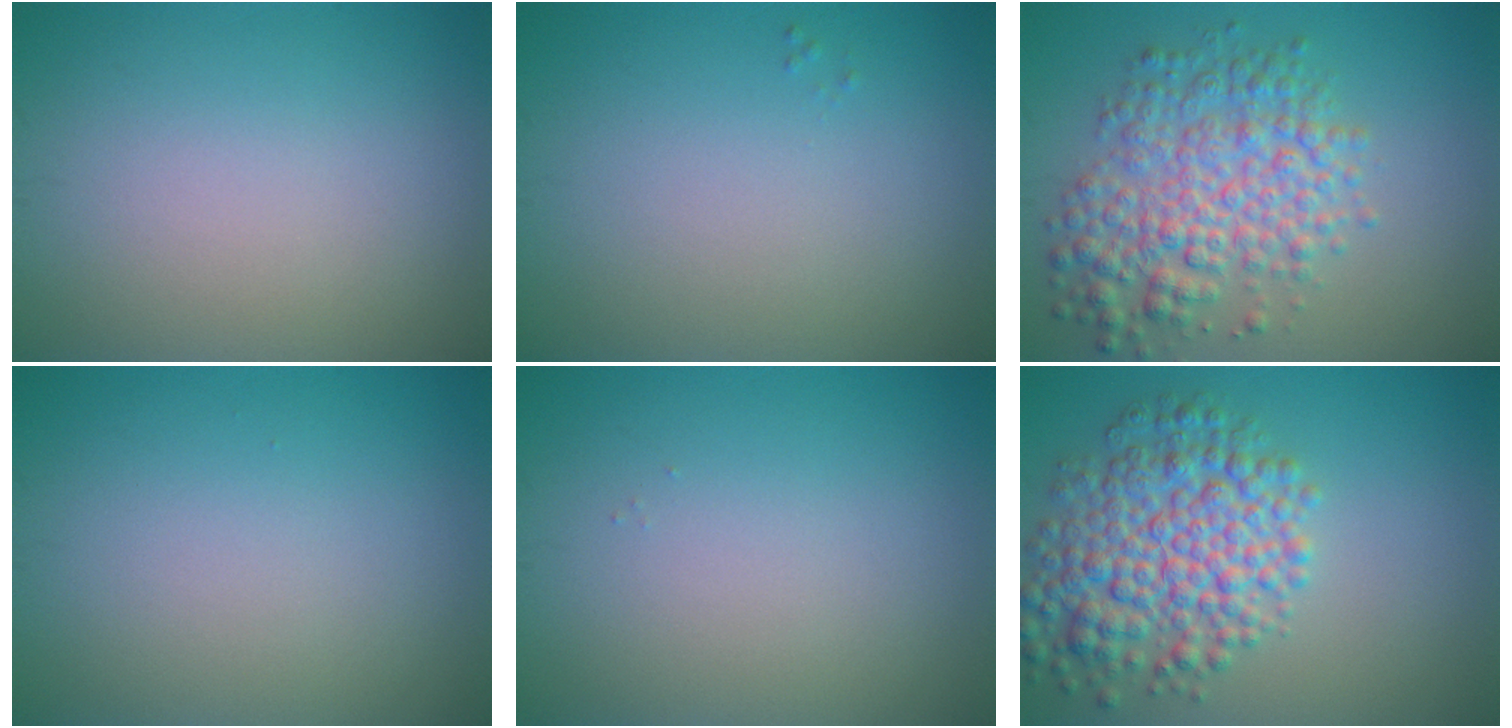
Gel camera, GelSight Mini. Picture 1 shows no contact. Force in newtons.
{"total": 0.0}
{"total": 6.3, "press": 6.3, "slide": 0.1}
{"total": 0.0}
{"total": 0.0}
{"total": 7.1, "press": 7.1, "slide": 0.1}